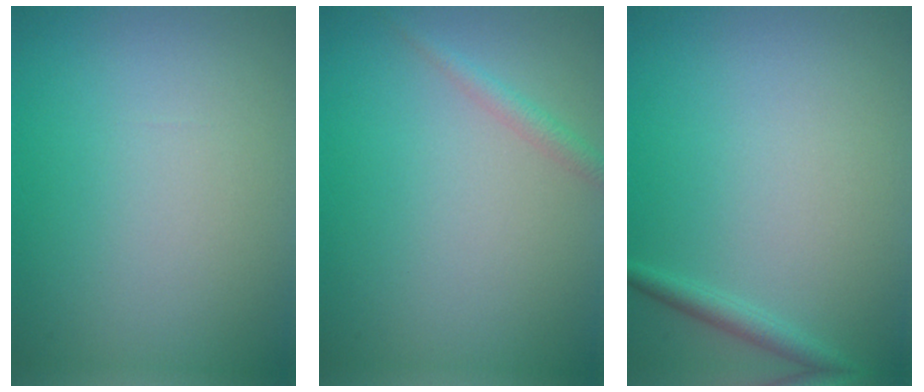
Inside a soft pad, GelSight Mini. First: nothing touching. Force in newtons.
{"total": 1.3, "press": 1.3, "slide": 0.1}
{"total": 1.5, "press": 1.4, "slide": 0.1}